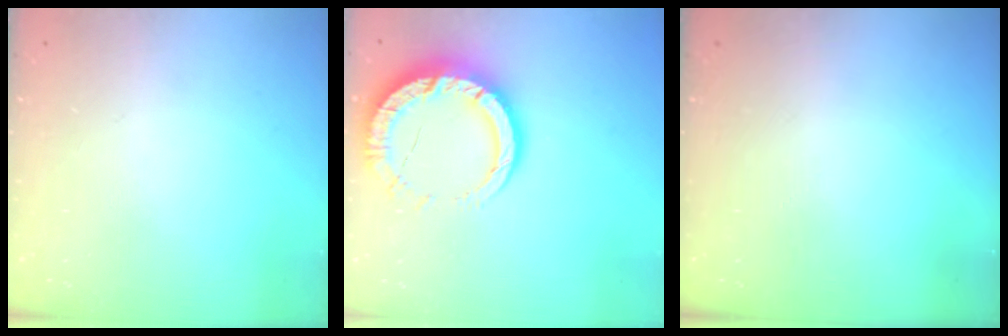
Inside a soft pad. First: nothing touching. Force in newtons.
{"total": 13.4, "press": 13.3, "slide": 1.1}
{"total": 0.0}